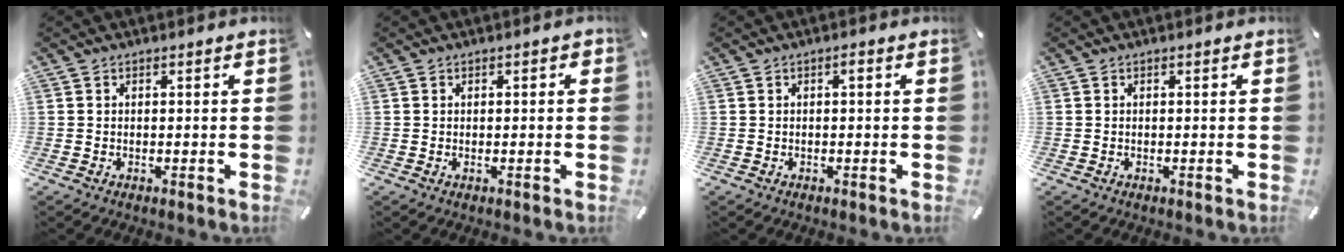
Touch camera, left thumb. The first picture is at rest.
{"total": 0.9, "force": [-0.1, 0.3, 0.9], "torque": [-0.016, 0.000, -0.002]}
{"total": 1.1, "force": [0.0, 0.3, 1.1], "torque": [-0.022, 0.002, -0.002]}
{"total": 0.0}